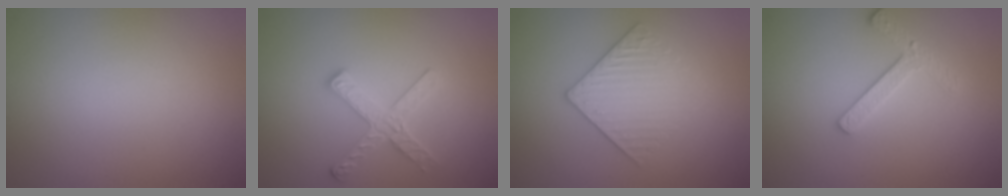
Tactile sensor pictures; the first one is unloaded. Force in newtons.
{"total": 2.8, "press": 2.8, "slide": 0.3}
{"total": 3.6, "press": 3.1, "slide": 1.8}
{"total": 2.5, "press": 2.4, "slide": 0.7}